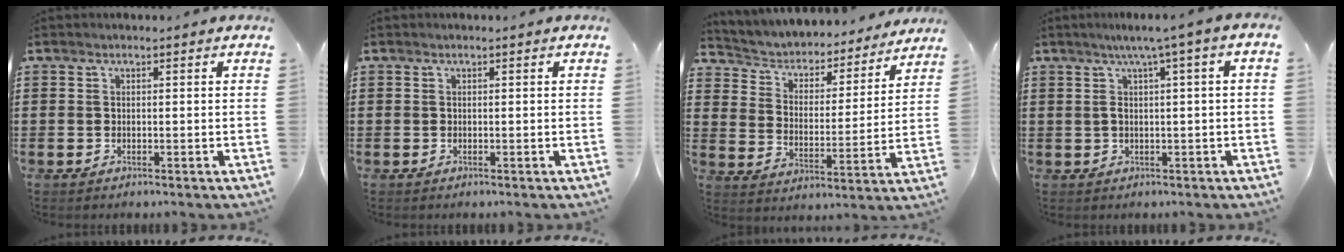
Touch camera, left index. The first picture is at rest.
{"total": 0.0}
{"total": 3.3, "force": [3.1, 1.1, 0.2], "torque": [-0.027, -0.027, 0.043]}
{"total": 3.7, "force": [0.2, -0.1, 3.7], "torque": [-0.069, -0.001, -0.002]}